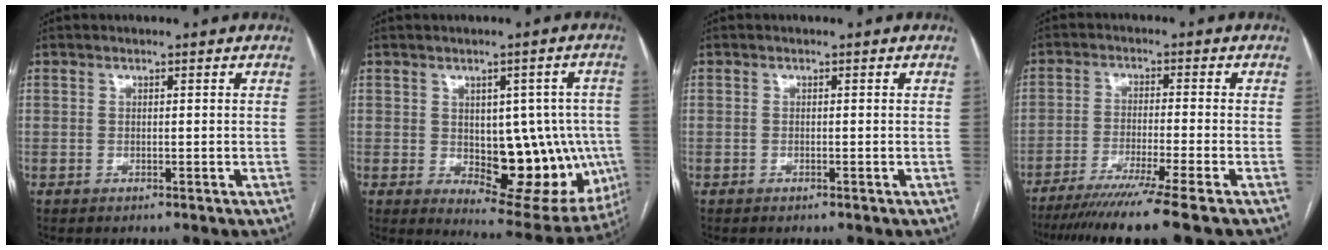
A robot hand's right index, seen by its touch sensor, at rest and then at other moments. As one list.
[{"total": 16.2, "force": [-1.9, 7.8, 14.0], "torque": [-0.154, 0.008, 0.001]}, {"total": 0.0}, {"total": 12.4, "force": [-9.7, -2.3, 7.3], "torque": [-0.098, -0.037, -0.148]}]